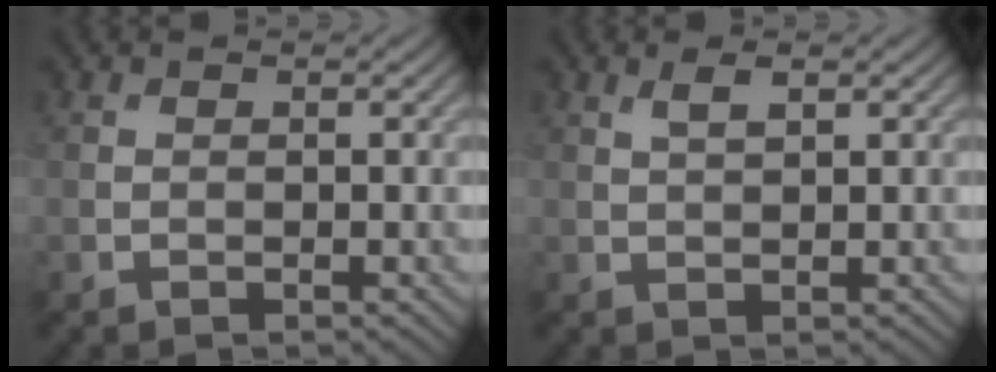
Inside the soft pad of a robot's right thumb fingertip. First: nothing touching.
{"total": 1.7, "force": [0.9, 0.5, 1.4], "torque": [-0.031, 0.002, 0.019]}